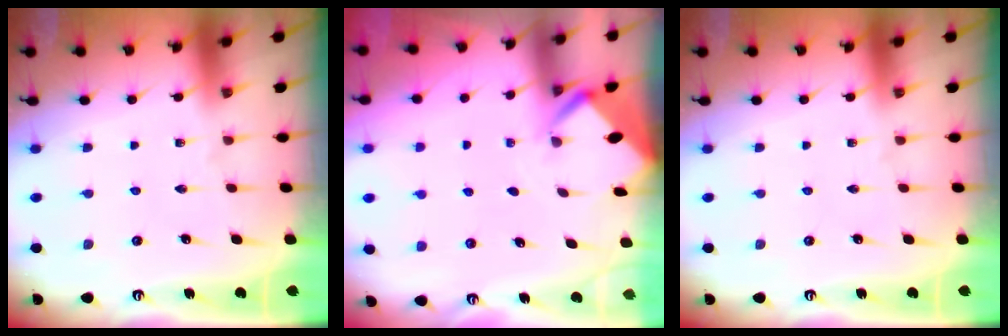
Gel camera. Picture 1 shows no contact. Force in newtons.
{"total": 2.9, "press": 2.9, "slide": 0.3}
{"total": 0.0}